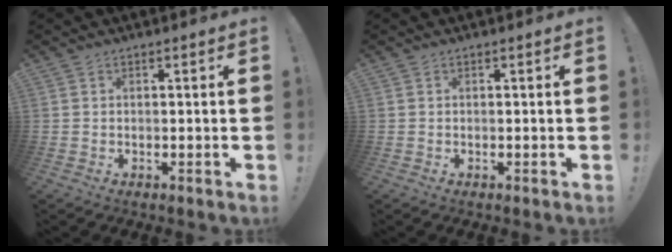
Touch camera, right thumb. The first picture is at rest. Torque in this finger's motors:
{"motor_torque": [-0.13, 0.05, 0.12, -0.05, -0.01]}